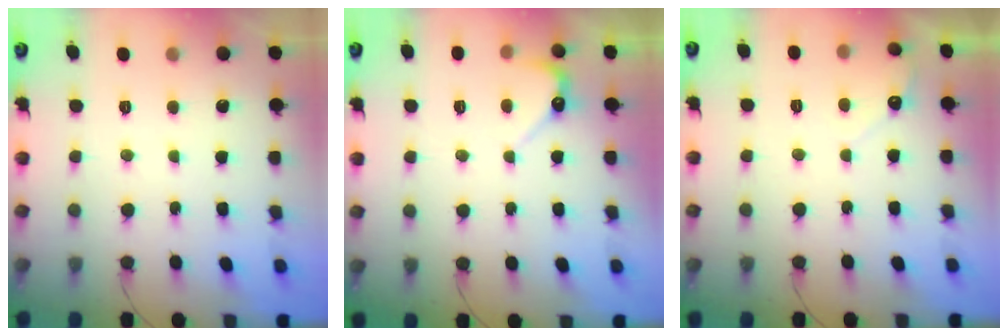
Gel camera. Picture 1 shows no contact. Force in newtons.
{"total": 3.4, "press": 3.4, "slide": 0.3}
{"total": 2.8, "press": 2.8, "slide": 0.1}